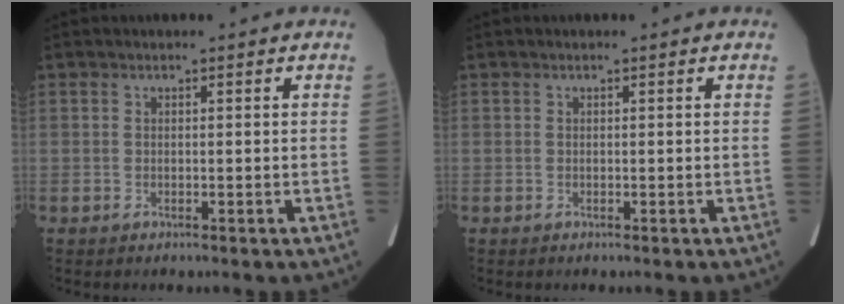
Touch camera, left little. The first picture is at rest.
{"total": 0.0}